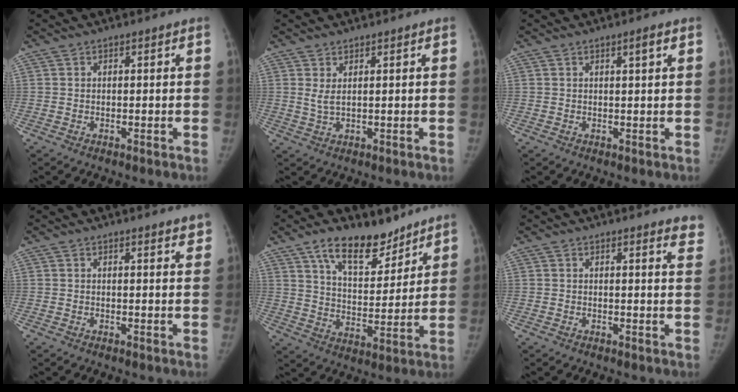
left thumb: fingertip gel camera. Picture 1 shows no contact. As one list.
[{"total": 2.2, "force": [0.9, 0.6, 1.9], "torque": [-0.040, -0.004, 0.023]}, {"total": 1.7, "force": [0.9, 0.0, 1.4], "torque": [-0.018, -0.003, 0.013]}, {"total": 2.4, "force": [2.0, 0.4, 1.2], "torque": [-0.002, -0.005, 0.020]}, {"total": 13.6, "force": [9.7, 6.4, 7.2], "torque": [-0.079, -0.062, 0.168]}, {"total": 5.0, "force": [4.5, 0.9, 1.8], "torque": [0.004, -0.021, 0.029]}]